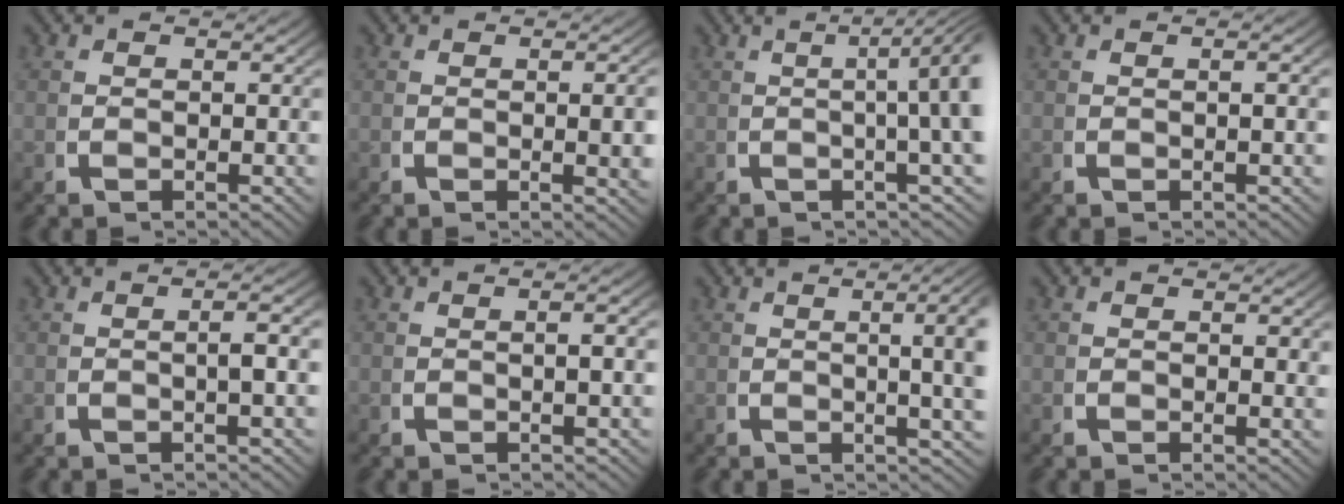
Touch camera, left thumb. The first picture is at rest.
{"total": 2.3, "force": [0.2, 0.5, 2.2], "torque": [-0.031, -0.003, 0.005]}
{"total": 8.9, "force": [1.8, 3.4, 8.0], "torque": [-0.090, 0.028, 0.008]}
{"total": 1.0, "force": [0.1, 0.0, 0.9], "torque": [-0.019, 0.003, 0.003]}
{"total": 2.1, "force": [0.1, 0.0, 2.1], "torque": [-0.040, 0.005, 0.003]}
{"total": 1.6, "force": [0.2, 0.0, 1.6], "torque": [-0.031, 0.004, 0.005]}
{"total": 7.7, "force": [1.7, 2.8, 6.9], "torque": [-0.070, 0.022, 0.012]}
{"total": 0.7, "force": [0.5, 0.3, 0.4], "torque": [-0.009, -0.006, 0.007]}